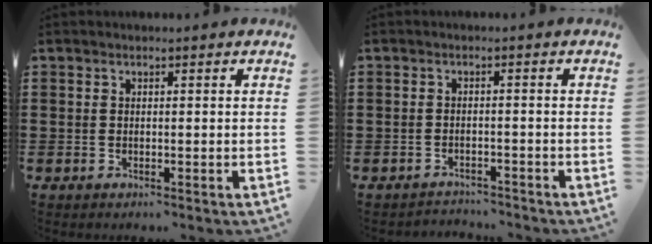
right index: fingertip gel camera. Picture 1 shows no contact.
{"total": 2.0, "force": [-1.9, 0.2, -0.2], "torque": [-0.004, 0.001, -0.045]}